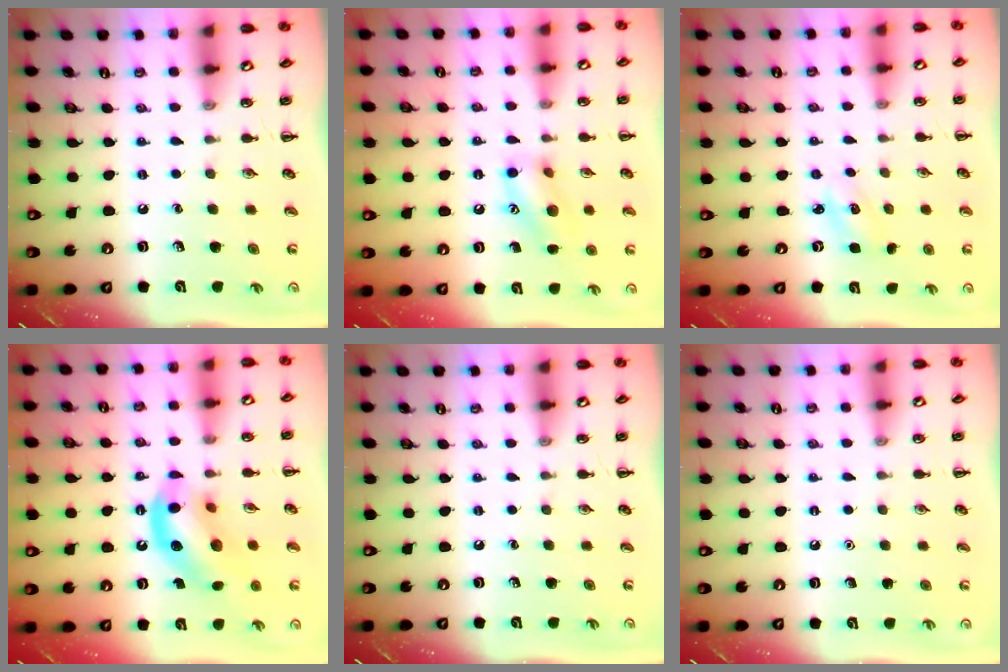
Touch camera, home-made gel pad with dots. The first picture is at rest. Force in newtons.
{"total": 11.9, "press": 11.8, "slide": 1.4}
{"total": 2.8, "press": 2.7, "slide": 0.7}
{"total": 12.8, "press": 12.4, "slide": 3.2}
{"total": 0.0}
{"total": 1.6, "press": 1.5, "slide": 0.1}